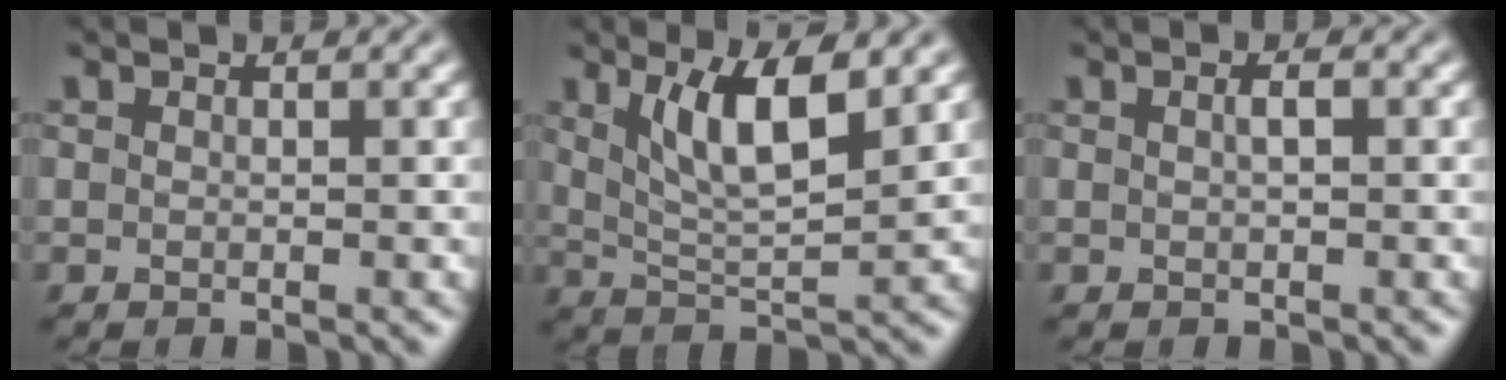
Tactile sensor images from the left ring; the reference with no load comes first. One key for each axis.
{"total": 6.1, "fx": 2.5, "fy": 1.7, "fz": 5.3, "tx": -0.097, "ty": -0.007, "tz": 0.048}
{"total": 0.9, "fx": 0.1, "fy": 0.2, "fz": 0.9, "tx": -0.018, "ty": 0.003, "tz": 0.003}